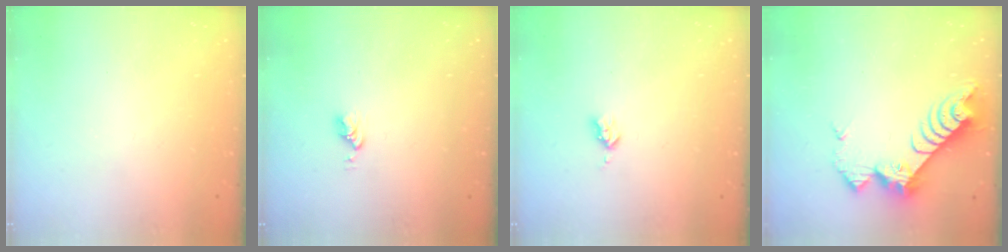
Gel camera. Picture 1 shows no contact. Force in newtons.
{"total": 2.8, "press": 2.8, "slide": 0.4}
{"total": 2.7, "press": 2.6, "slide": 0.5}
{"total": 9.4, "press": 9.4, "slide": 0.7}